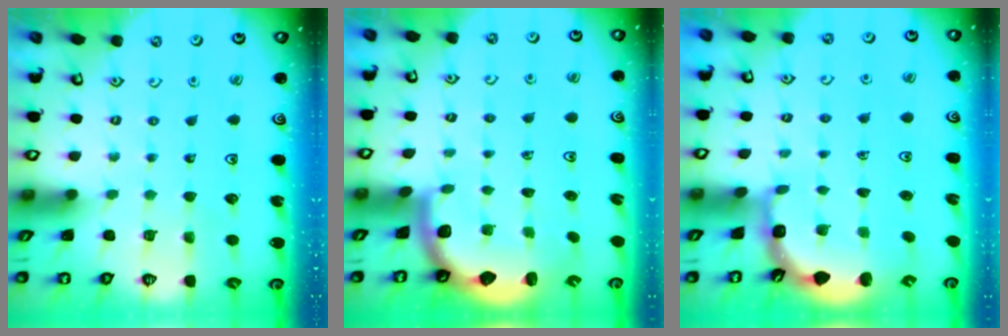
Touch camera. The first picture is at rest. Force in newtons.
{"total": 1.7, "press": 1.7, "slide": 0.2}
{"total": 2.3, "press": 2.1, "slide": 0.9}